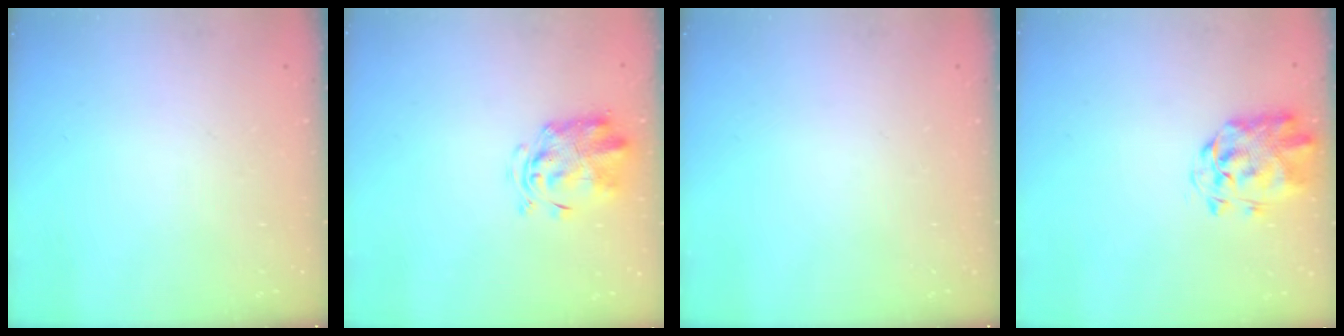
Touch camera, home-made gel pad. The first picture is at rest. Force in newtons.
{"total": 2.9, "press": 2.9, "slide": 0.6}
{"total": 0.0}
{"total": 2.9, "press": 2.8, "slide": 0.8}